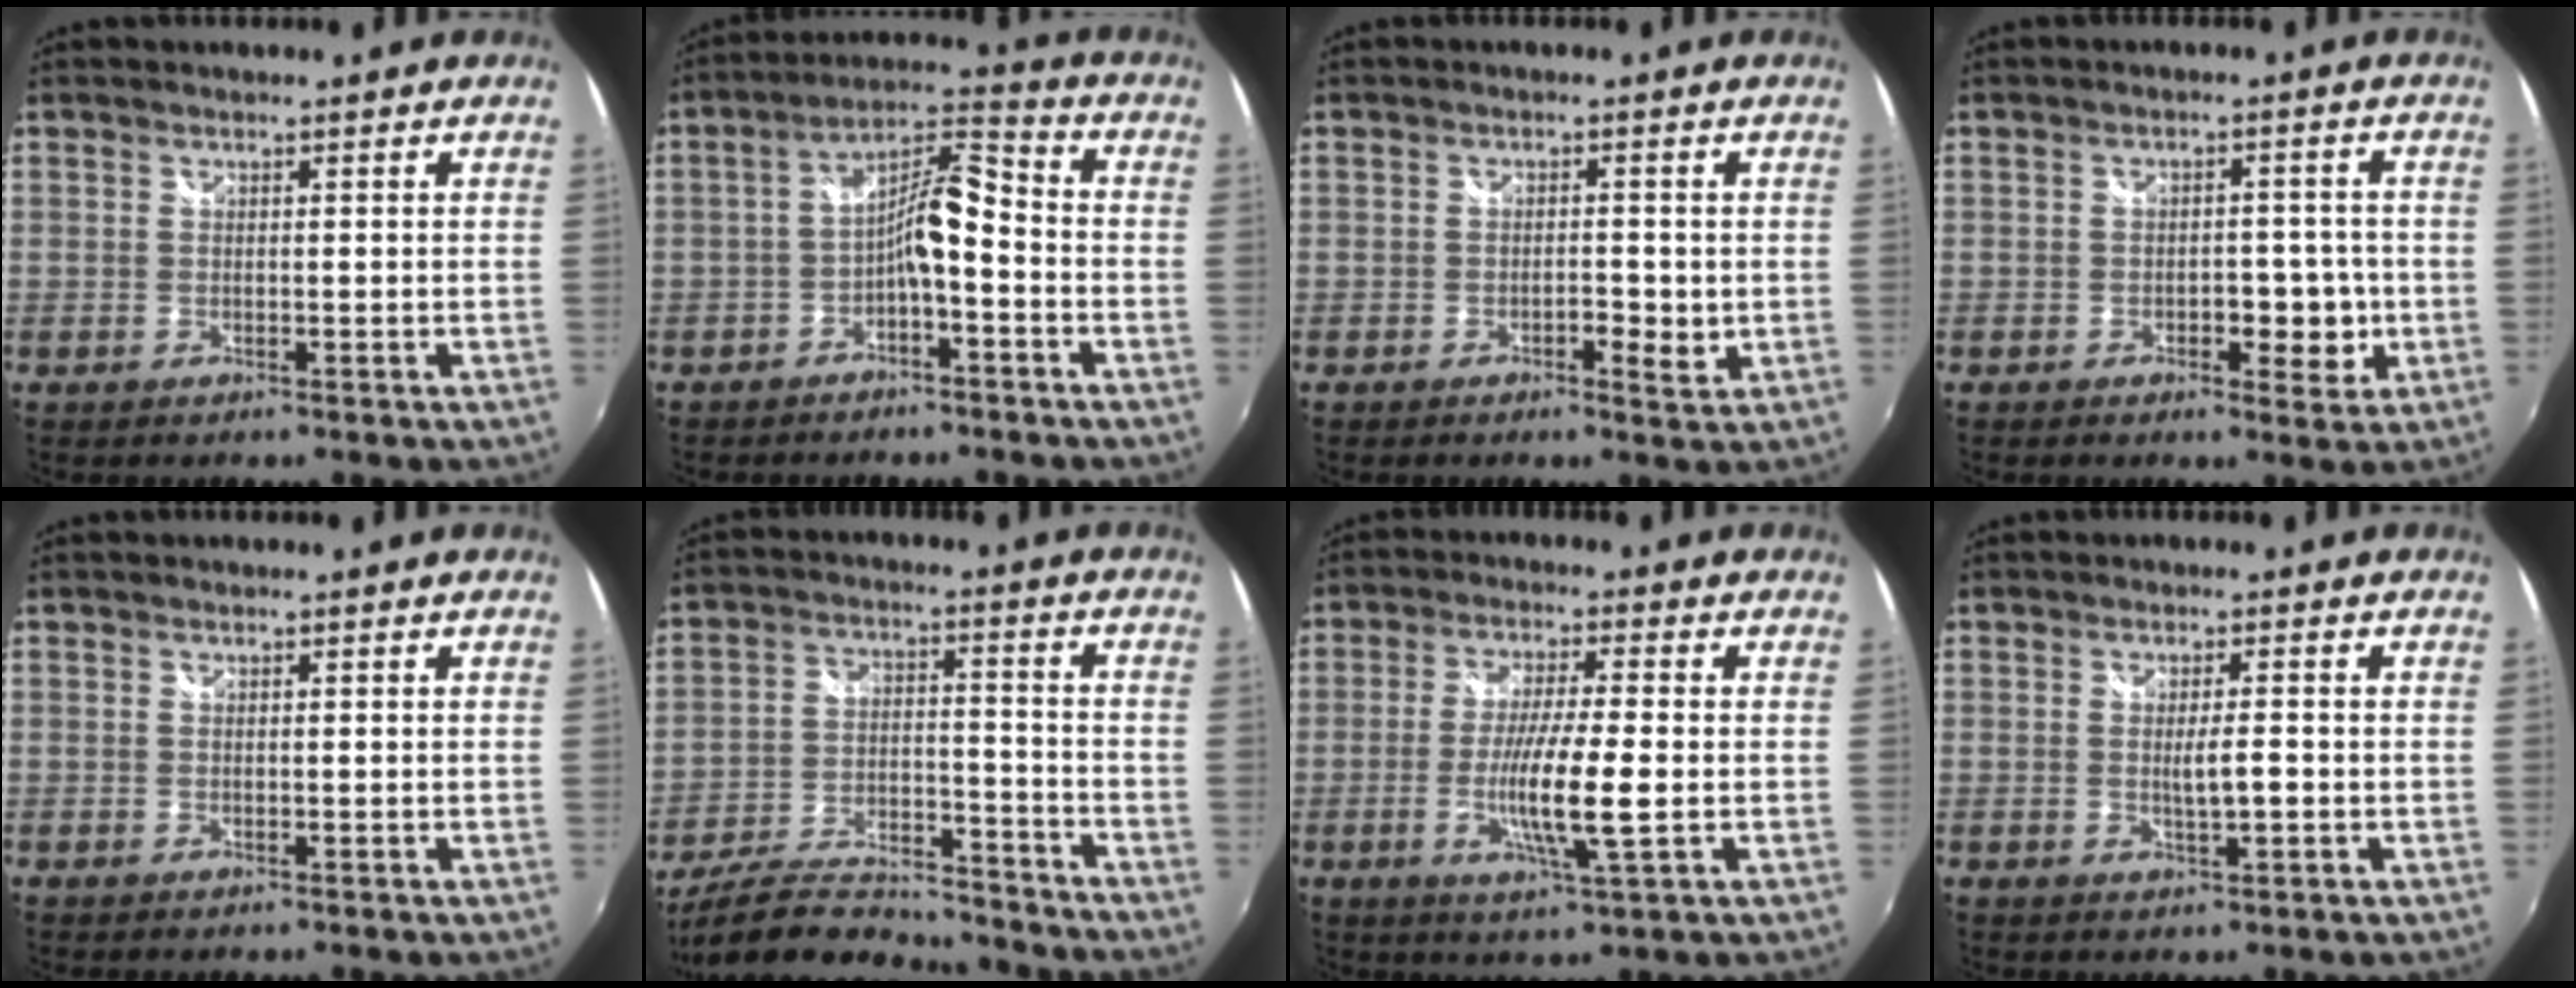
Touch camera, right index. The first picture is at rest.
{"total": 7.5, "force": [-3.3, 2.0, 6.5], "torque": [-0.131, 0.021, -0.056]}
{"total": 2.6, "force": [-0.7, 1.1, 2.3], "torque": [-0.042, -0.002, -0.013]}
{"total": 5.1, "force": [-1.6, 3.2, 3.7], "torque": [-0.056, 0.000, -0.017]}
{"total": 0.0}
{"total": 18.5, "force": [-16.3, 5.0, 7.4], "torque": [-0.149, -0.010, -0.252]}
{"total": 9.1, "force": [-2.0, 0.3, 8.8], "torque": [-0.164, -0.012, -0.040]}
{"total": 3.2, "force": [-0.6, 0.3, 3.1], "torque": [-0.053, -0.002, -0.011]}